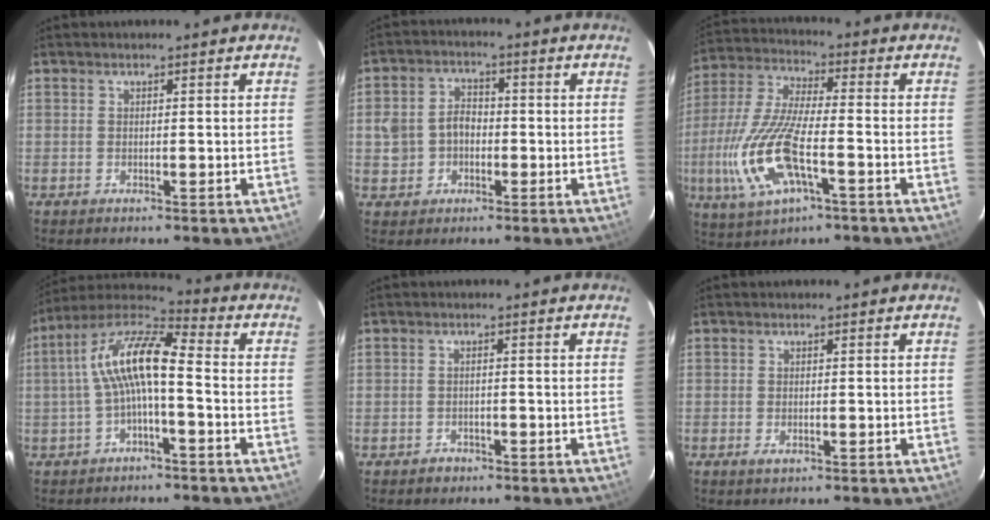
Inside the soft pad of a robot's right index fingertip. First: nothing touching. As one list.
[{"total": 6.3, "force": [-1.0, 5.5, 3.0], "torque": [-0.070, 0.020, -0.010]}, {"total": 16.0, "force": [-5.1, 5.2, 14.3], "torque": [-0.317, -0.014, -0.097]}, {"total": 11.0, "force": [-1.1, 2.9, 10.5], "torque": [-0.214, 0.024, -0.027]}, {"total": 2.1, "force": [-1.2, 1.7, 0.1], "torque": [-0.006, 0.005, -0.016]}, {"total": 1.0, "force": [-0.3, 0.5, 0.8], "torque": [-0.015, -0.002, -0.003]}]